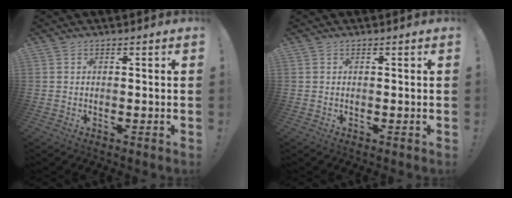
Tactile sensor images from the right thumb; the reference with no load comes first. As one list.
[{"total": 0.0}]